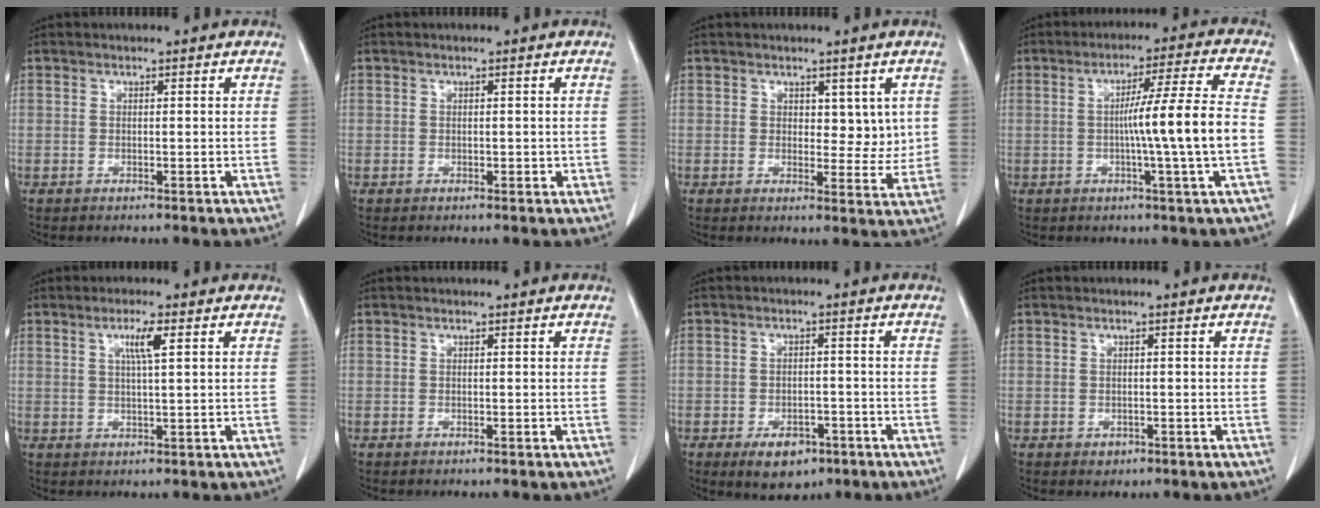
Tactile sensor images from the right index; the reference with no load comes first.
{"total": 0.8, "force": [-0.1, 0.6, 0.5], "torque": [-0.003, 0.004, -0.002]}
{"total": 4.2, "force": [1.3, 2.6, 3.1], "torque": [-0.027, -0.006, 0.020]}
{"total": 10.3, "force": [-1.3, -2.0, 10.1], "torque": [-0.163, 0.000, -0.019]}
{"total": 3.7, "force": [1.4, 0.0, 3.4], "torque": [-0.061, 0.000, 0.025]}
{"total": 0.0}
{"total": 5.8, "force": [-3.3, 3.4, 3.4], "torque": [-0.050, 0.002, -0.042]}
{"total": 1.1, "force": [-0.4, 1.0, 0.3], "torque": [-0.003, 0.003, -0.002]}